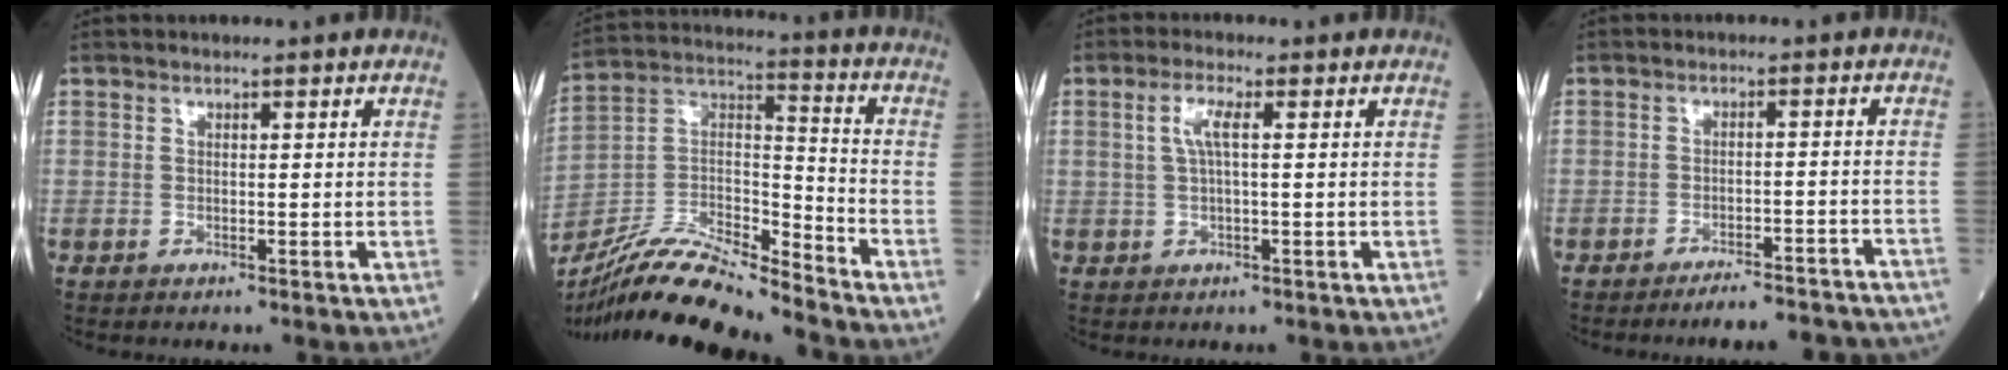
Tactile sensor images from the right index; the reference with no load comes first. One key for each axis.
{"total": 17.3, "fx": -15.7, "fy": 0.9, "fz": 7.1, "tx": -0.136, "ty": 0.015, "tz": -0.294}
{"total": 3.3, "fx": 0.7, "fy": 0.6, "fz": 3.1, "tx": -0.069, "ty": 0.008, "tz": 0.015}
{"total": 11.0, "fx": -10.5, "fy": 1.5, "fz": 3.0, "tx": -0.015, "ty": 0.015, "tz": -0.125}